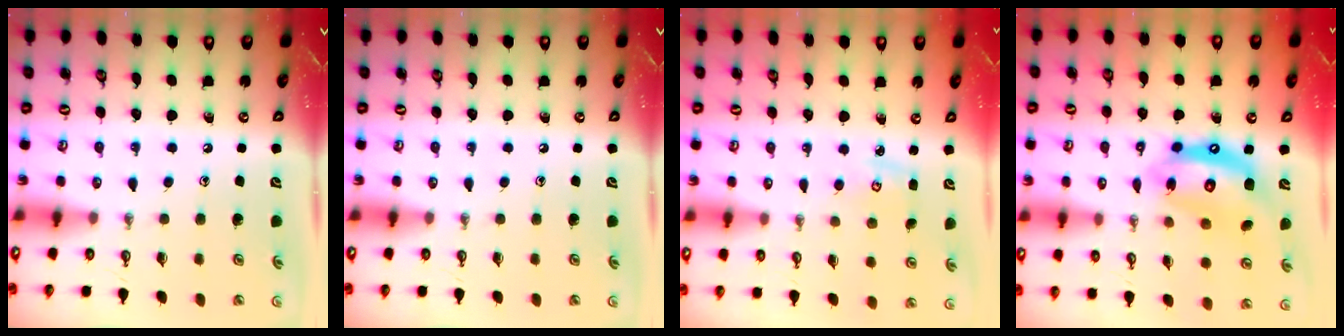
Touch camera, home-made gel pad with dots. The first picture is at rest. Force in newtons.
{"total": 0.0}
{"total": 2.8, "press": 2.8, "slide": 0.2}
{"total": 14.0, "press": 13.9, "slide": 1.4}